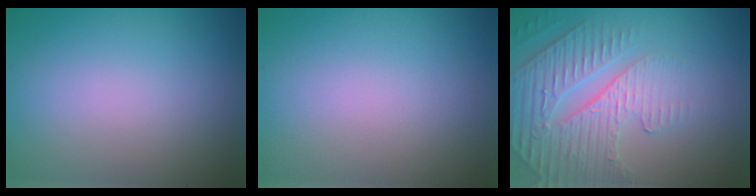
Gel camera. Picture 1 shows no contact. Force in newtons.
{"total": 0.0}
{"total": 4.2, "press": 4.0, "slide": 1.4}